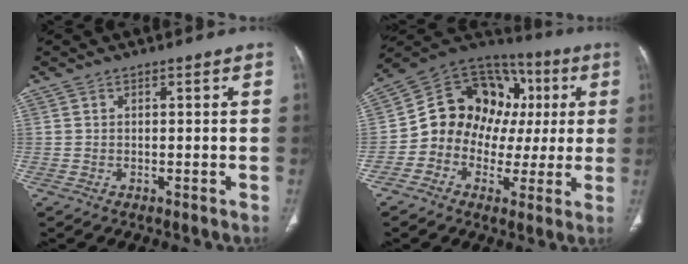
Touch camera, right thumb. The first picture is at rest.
{"total": 18.1, "force": [0.9, 15.2, 9.7], "torque": [-0.093, 0.057, 0.013]}